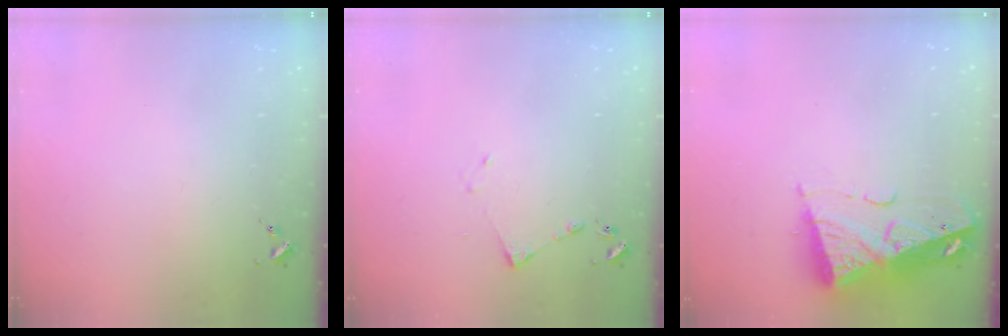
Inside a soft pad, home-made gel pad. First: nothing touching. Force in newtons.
{"total": 4.1, "press": 4.1, "slide": 0.5}
{"total": 10.8, "press": 10.7, "slide": 1.0}